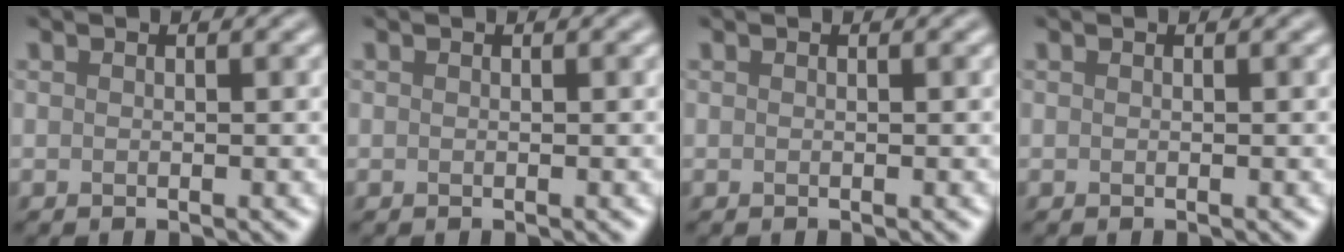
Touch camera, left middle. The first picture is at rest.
{"total": 0.0}
{"total": 0.0}
{"total": 0.0}